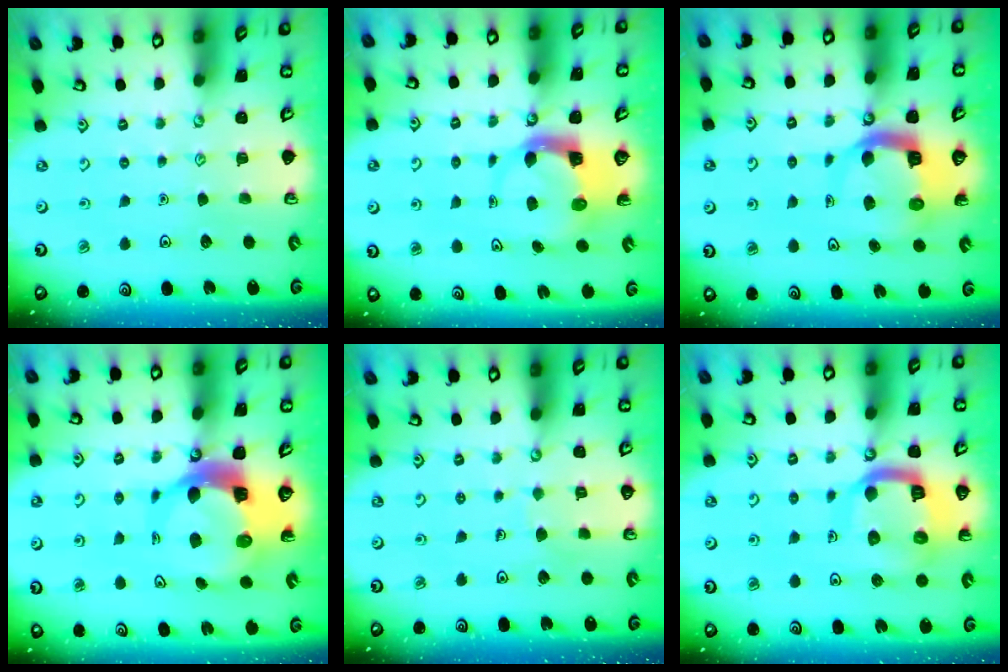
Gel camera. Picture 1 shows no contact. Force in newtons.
{"total": 3.8, "press": 3.8, "slide": 0.6}
{"total": 8.0, "press": 7.9, "slide": 1.1}
{"total": 10.1, "press": 10.0, "slide": 1.5}
{"total": 4.0, "press": 4.0, "slide": 0.3}
{"total": 14.1, "press": 14.0, "slide": 1.6}